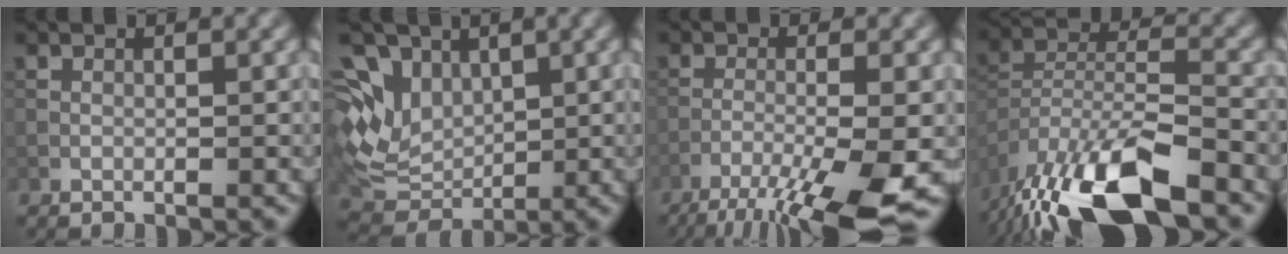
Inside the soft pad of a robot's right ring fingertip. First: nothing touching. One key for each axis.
{"total": 7.9, "fx": 2.2, "fy": 5.9, "fz": 4.8, "tx": -0.105, "ty": 0.001, "tz": 0.049}
{"total": 9.0, "fx": -5.8, "fy": 1.1, "fz": 6.9, "tx": -0.117, "ty": -0.009, "tz": -0.093}
{"total": 12.9, "fx": -9.5, "fy": 3.5, "fz": 8.0, "tx": -0.166, "ty": -0.001, "tz": -0.171}